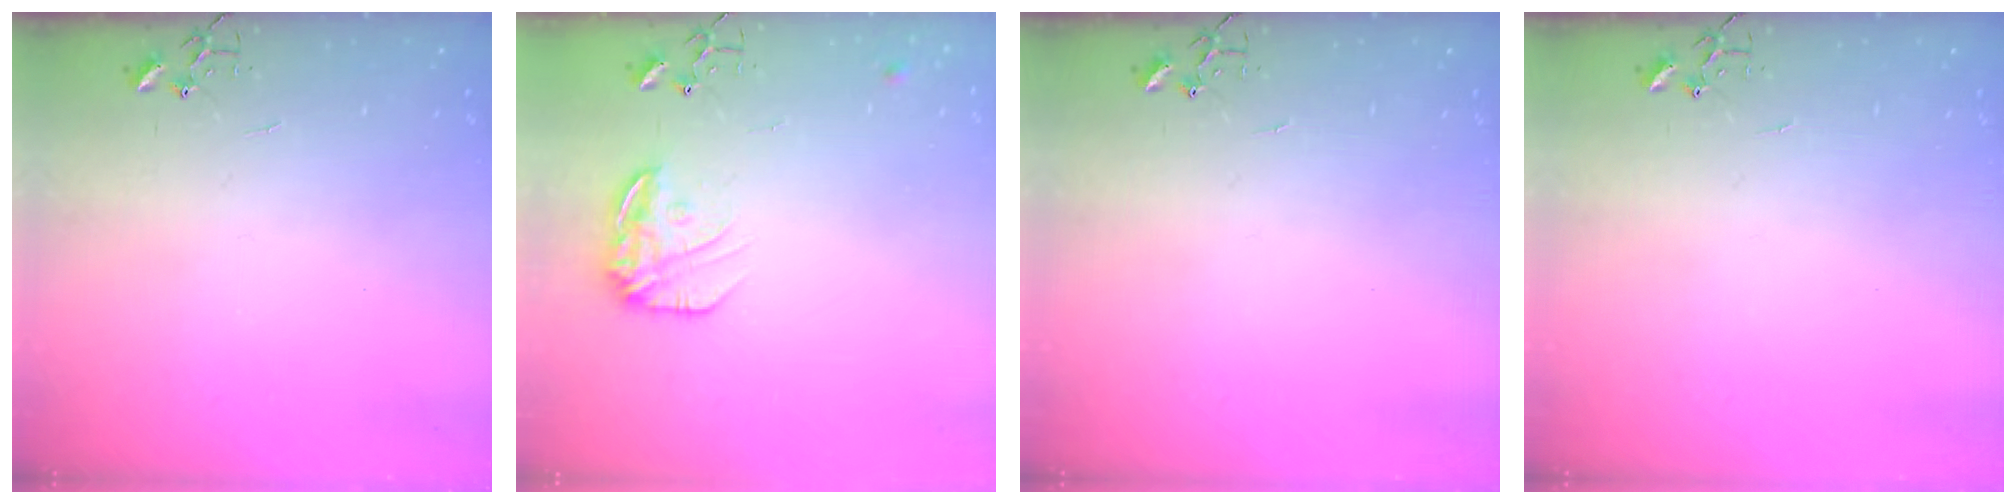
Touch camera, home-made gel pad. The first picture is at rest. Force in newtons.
{"total": 14.1, "press": 14.1, "slide": 0.9}
{"total": 0.0}
{"total": 0.0}